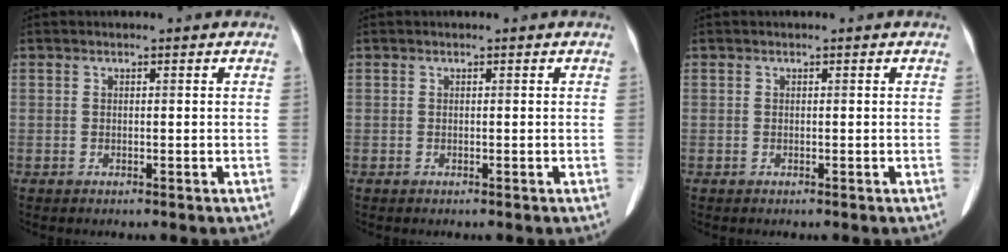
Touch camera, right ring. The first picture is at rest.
{"total": 0.0}
{"total": 0.0}